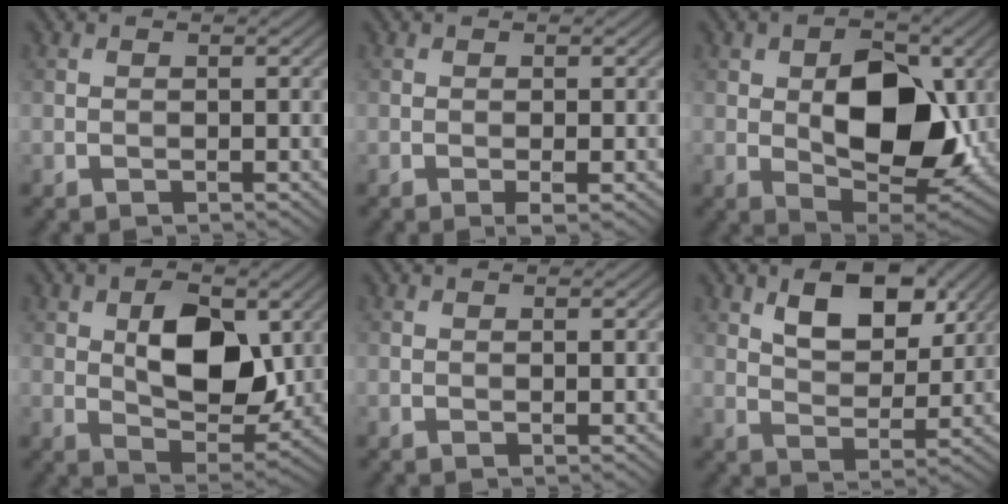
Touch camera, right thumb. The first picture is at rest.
{"total": 1.2, "force": [-0.4, 0.1, 1.2], "torque": [-0.025, -0.003, -0.009]}
{"total": 11.9, "force": [0.5, 6.9, 9.6], "torque": [-0.149, -0.009, 0.012]}
{"total": 10.0, "force": [2.0, 5.7, 7.9], "torque": [-0.135, -0.006, 0.035]}
{"total": 0.5, "force": [0.2, 0.1, 0.5], "torque": [-0.010, 0.000, 0.002]}
{"total": 8.4, "force": [4.2, 4.4, 5.8], "torque": [-0.101, -0.002, 0.071]}